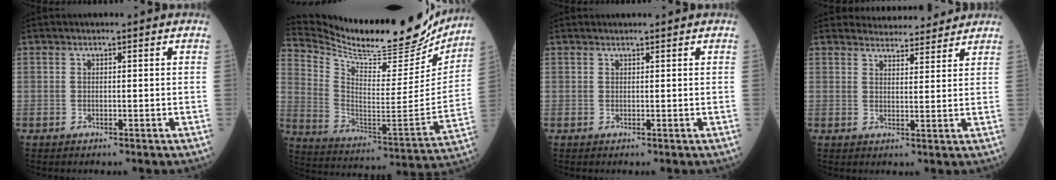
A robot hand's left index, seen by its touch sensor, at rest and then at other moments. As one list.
[{"total": 25.0, "force": [22.9, 4.7, 8.9], "torque": [-0.163, -0.058, 0.335]}, {"total": 0.7, "force": [0.7, 0.0, 0.2], "torque": [-0.002, 0.007, 0.012]}, {"total": 6.8, "force": [6.6, 1.7, 0.4], "torque": [0.001, 0.006, 0.078]}]